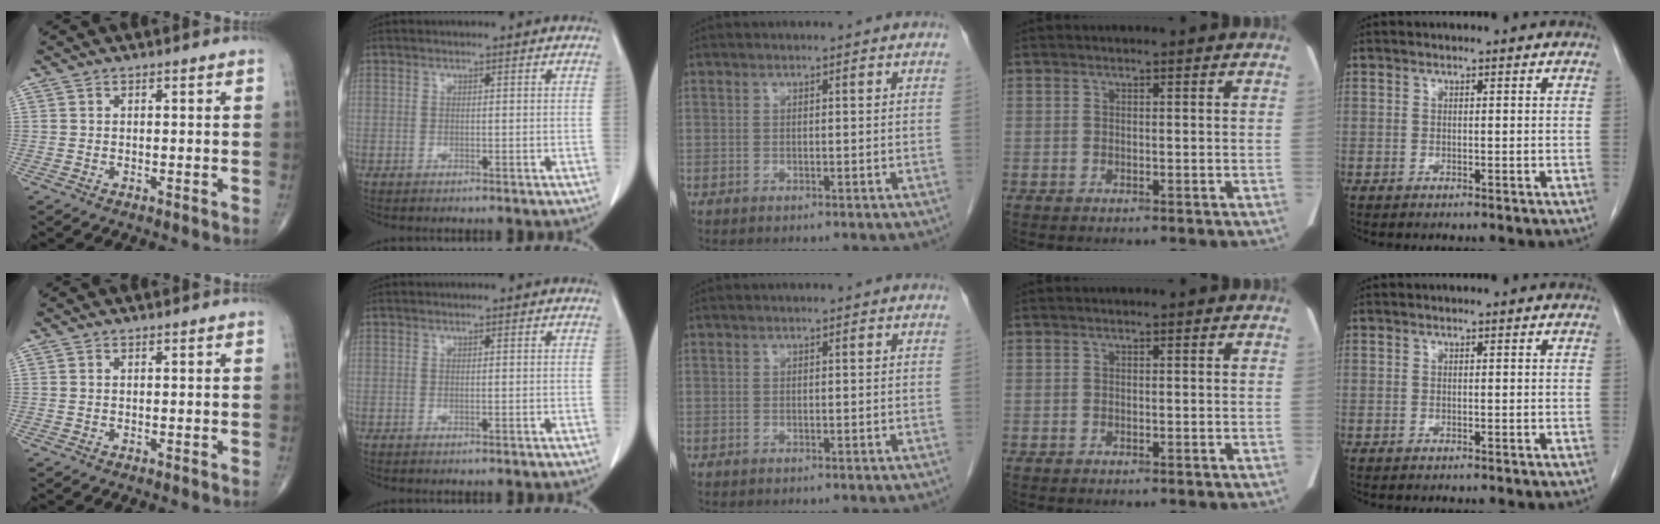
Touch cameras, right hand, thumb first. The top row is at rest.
{}